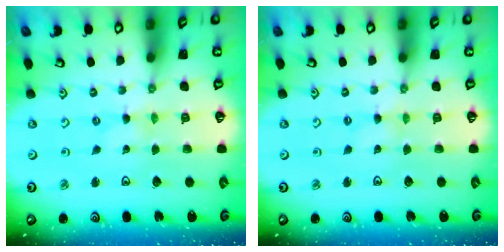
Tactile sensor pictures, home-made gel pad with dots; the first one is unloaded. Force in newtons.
{"total": 0.8, "press": 0.7, "slide": 0.3}